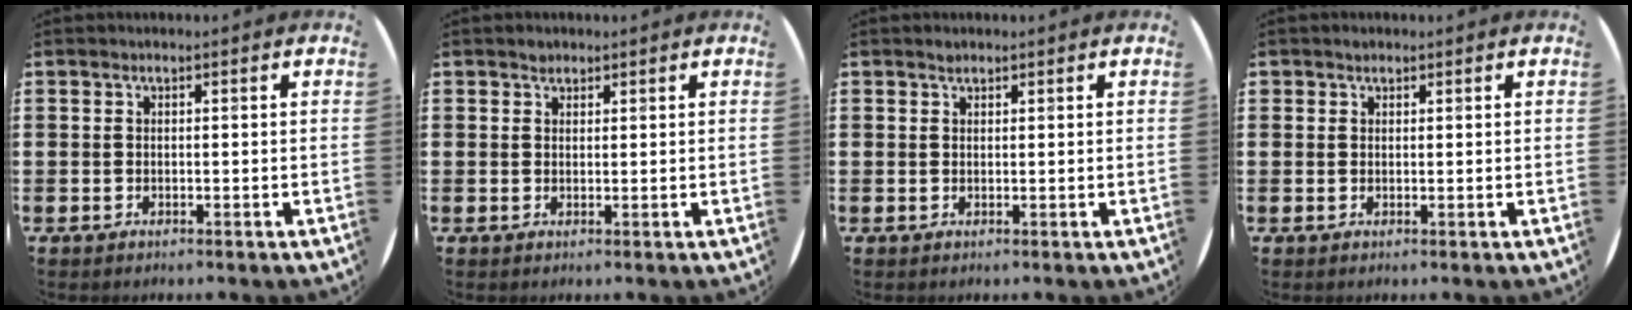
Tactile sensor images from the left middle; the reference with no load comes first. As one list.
[{"total": 1.1, "force": [0.9, 0.6, 0.1], "torque": [0.006, 0.000, 0.016]}, {"total": 0.7, "force": [0.6, 0.3, 0.1], "torque": [0.006, -0.001, 0.010]}, {"total": 0.8, "force": [0.7, 0.5, 0.0], "torque": [0.000, 0.004, 0.012]}]